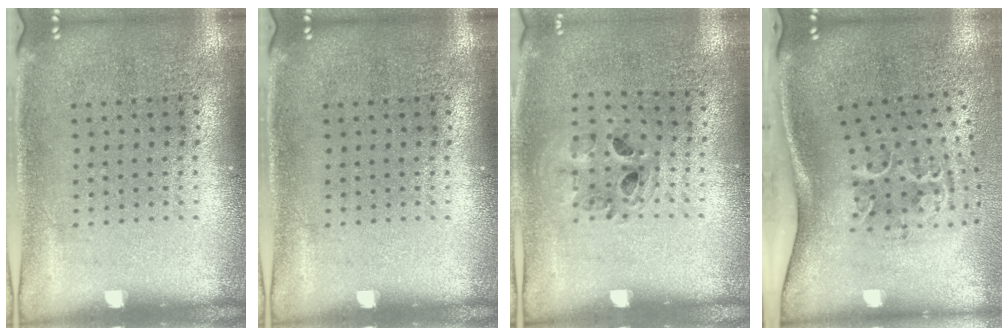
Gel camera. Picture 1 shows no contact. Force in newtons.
{"total": 0.0}
{"total": 0.9, "press": 0.9, "slide": 0.1}
{"total": 2.2, "press": 1.3, "slide": 1.8}